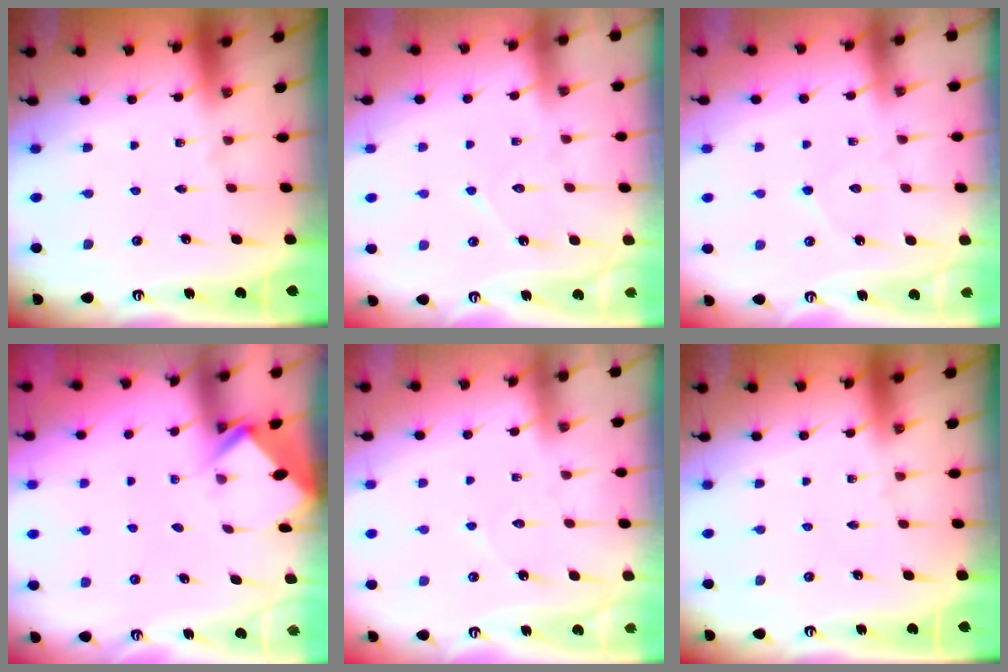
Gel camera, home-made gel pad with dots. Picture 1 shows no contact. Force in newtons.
{"total": 6.1, "press": 6.1, "slide": 0.6}
{"total": 3.8, "press": 3.7, "slide": 0.3}
{"total": 2.7, "press": 2.7, "slide": 0.2}
{"total": 3.8, "press": 3.8, "slide": 0.3}
{"total": 0.0}